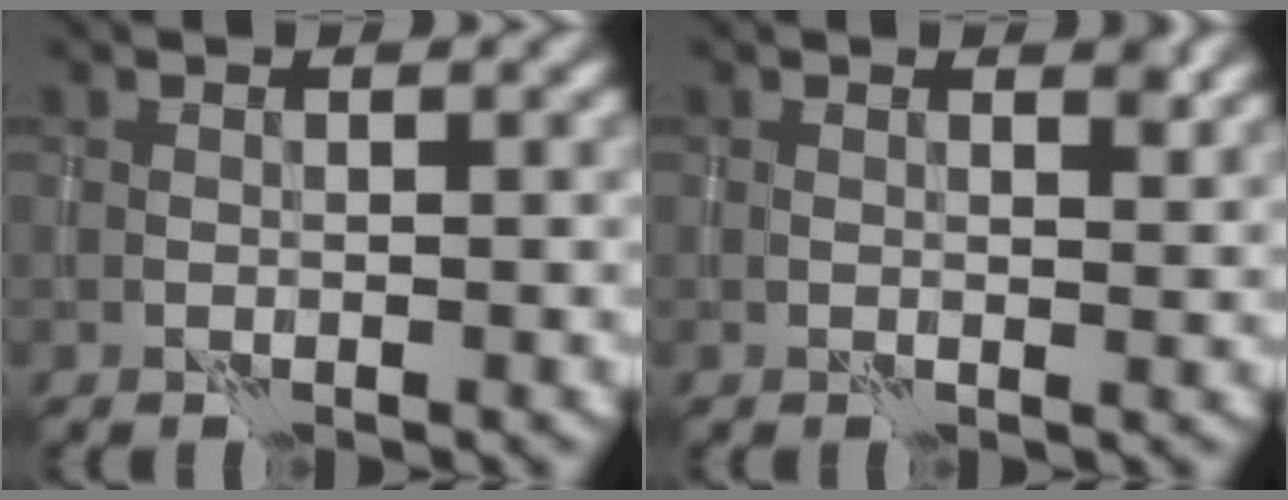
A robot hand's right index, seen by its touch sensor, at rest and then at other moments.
{"total": 1.5, "force": [1.0, 0.4, 1.0], "torque": [-0.012, -0.004, 0.015]}